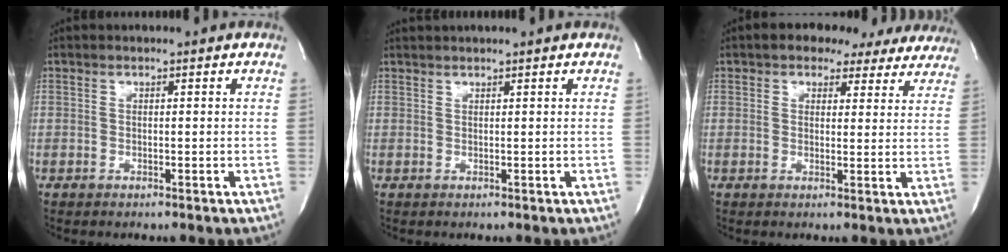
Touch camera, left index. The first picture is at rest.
{"total": 4.2, "force": [3.8, -0.3, 1.6], "torque": [-0.020, 0.030, 0.052]}
{"total": 11.8, "force": [9.6, 5.6, 3.8], "torque": [-0.021, 0.023, 0.097]}